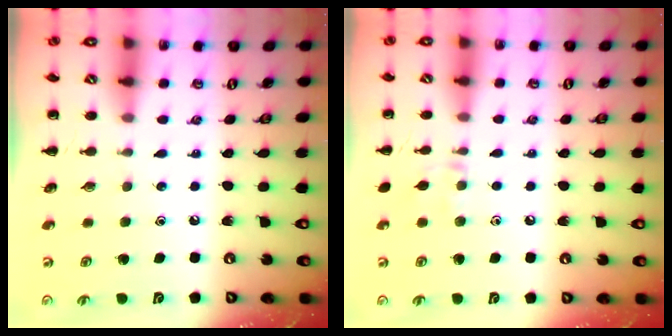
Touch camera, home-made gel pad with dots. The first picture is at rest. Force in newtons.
{"total": 7.0, "press": 6.9, "slide": 1.3}